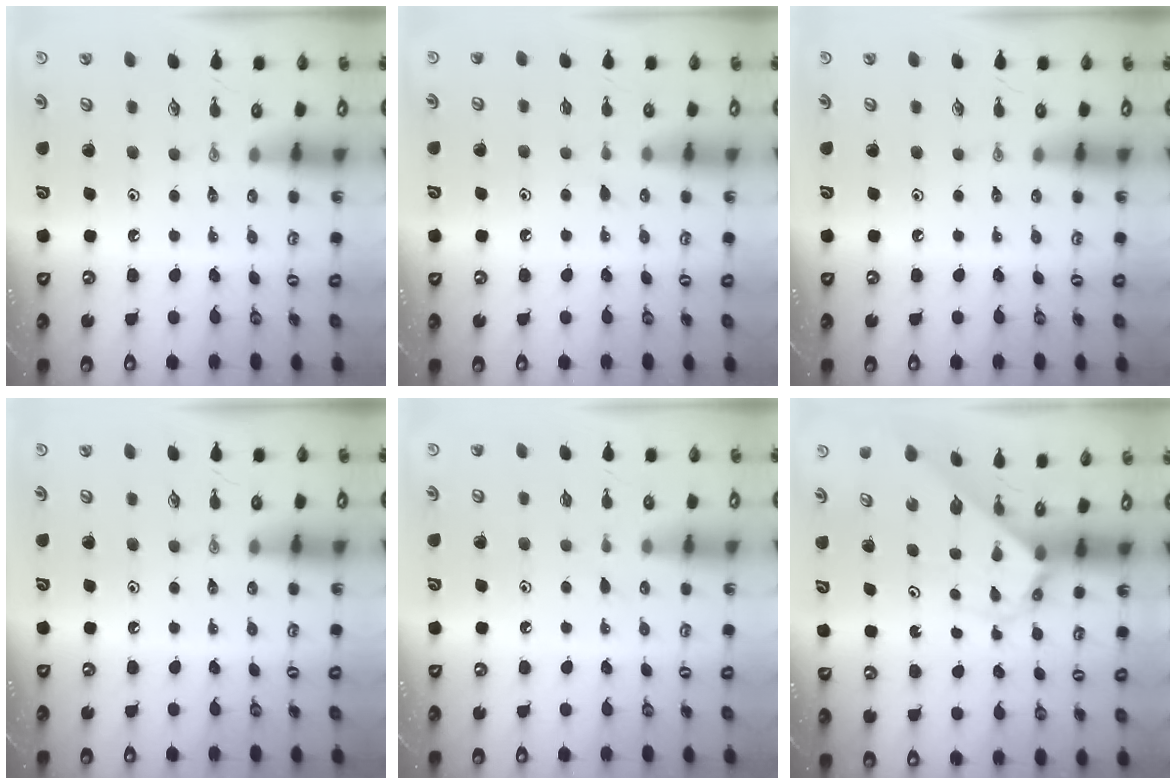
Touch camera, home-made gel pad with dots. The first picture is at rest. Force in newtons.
{"total": 6.1, "press": 6.1, "slide": 0.5}
{"total": 0.0}
{"total": 0.0}
{"total": 5.1, "press": 5.0, "slide": 0.5}
{"total": 2.8, "press": 2.8, "slide": 0.2}